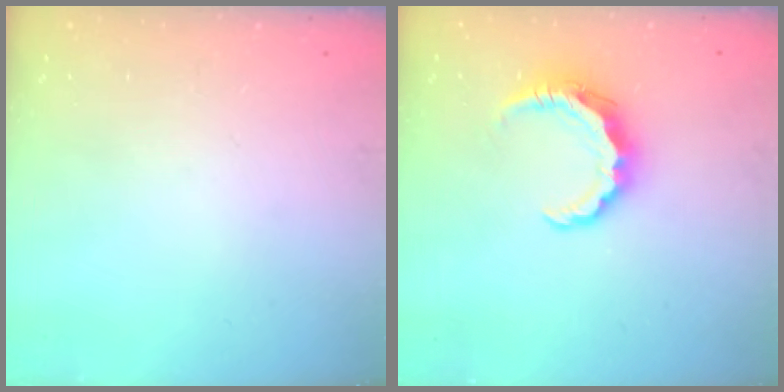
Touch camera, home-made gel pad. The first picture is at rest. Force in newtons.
{"total": 8.3, "press": 8.3, "slide": 1.0}